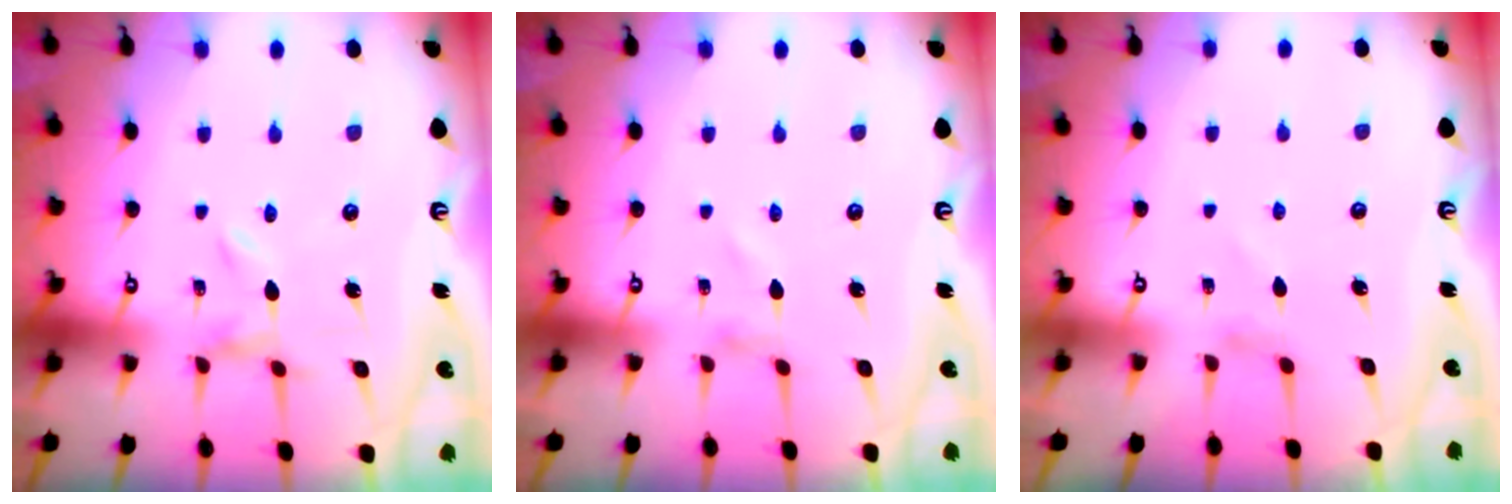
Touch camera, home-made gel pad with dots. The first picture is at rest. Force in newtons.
{"total": 1.0, "press": 1.0, "slide": 0.1}
{"total": 1.0, "press": 0.9, "slide": 0.2}